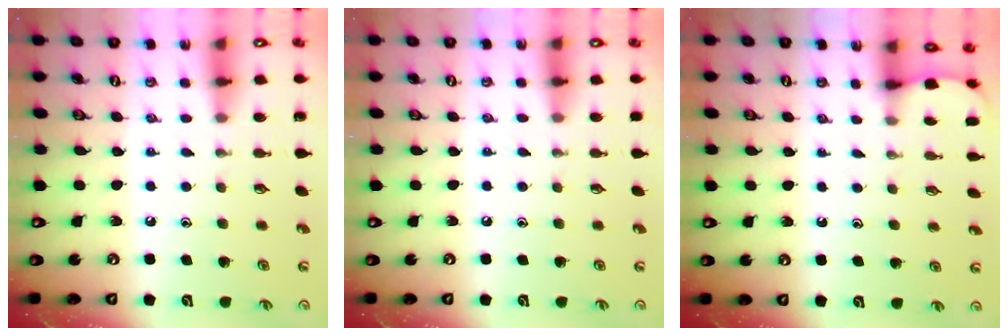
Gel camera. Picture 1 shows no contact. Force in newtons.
{"total": 3.3, "press": 3.2, "slide": 0.6}
{"total": 1.8, "press": 1.8, "slide": 0.2}